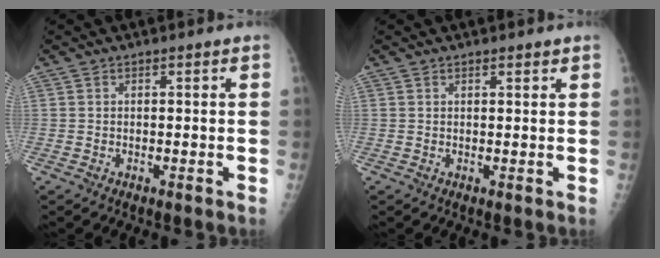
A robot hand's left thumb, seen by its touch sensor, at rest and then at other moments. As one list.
[{"total": 1.0, "force": [0.8, 0.4, 0.5], "torque": [-0.006, -0.004, 0.011]}]